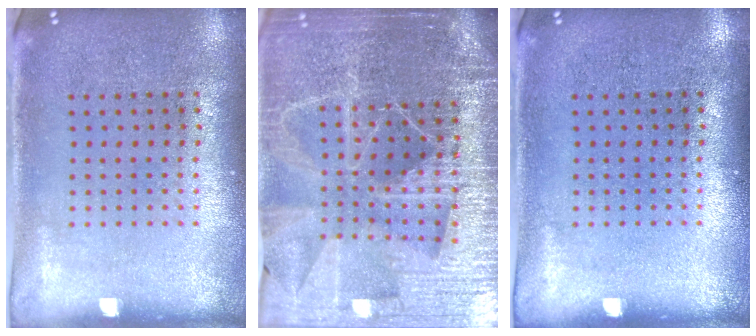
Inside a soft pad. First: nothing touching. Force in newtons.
{"total": 5.5, "press": 4.9, "slide": 2.4}
{"total": 0.0}